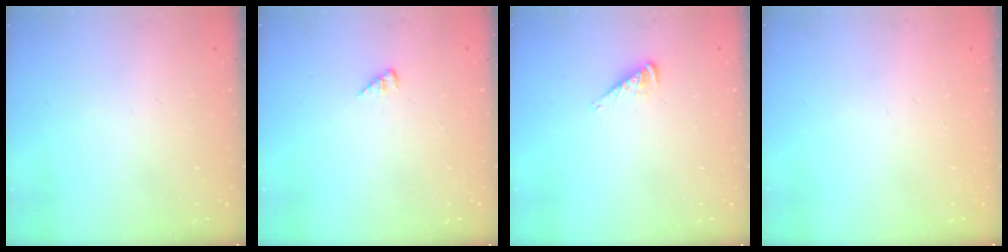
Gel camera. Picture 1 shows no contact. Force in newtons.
{"total": 2.2, "press": 2.2, "slide": 0.2}
{"total": 5.3, "press": 5.2, "slide": 0.6}
{"total": 0.0}